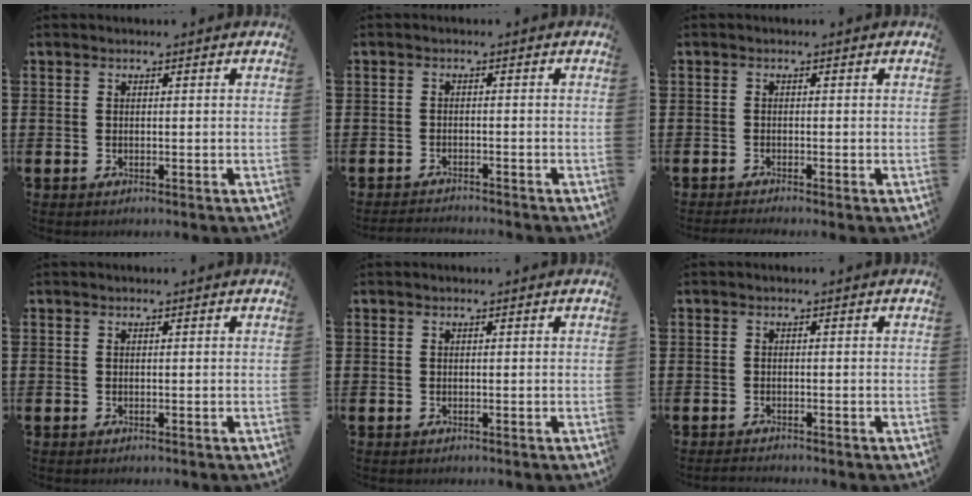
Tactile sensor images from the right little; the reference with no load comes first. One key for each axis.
{"total": 1.4, "fx": -1.4, "fy": -0.1, "fz": 0.1, "tx": -0.003, "ty": 0.002, "tz": -0.029}
{"total": 0.5, "fx": -0.5, "fy": -0.1, "fz": 0.2, "tx": -0.003, "ty": -0.004, "tz": -0.009}
{"total": 0.0}
{"total": 0.0}
{"total": 0.8, "fx": -0.8, "fy": 0.0, "fz": 0.2, "tx": -0.005, "ty": -0.002, "tz": -0.015}